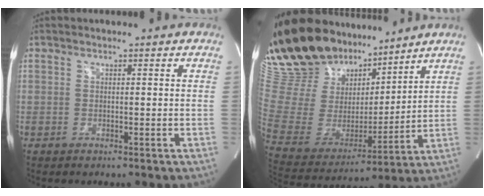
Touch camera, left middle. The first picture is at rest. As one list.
[{"total": 22.6, "force": [18.6, 8.4, 9.8], "torque": [-0.199, 0.008, 0.337]}]